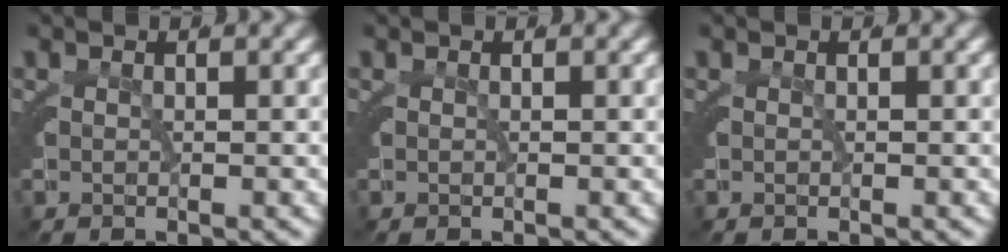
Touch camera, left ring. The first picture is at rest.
{"total": 0.0}
{"total": 0.0}